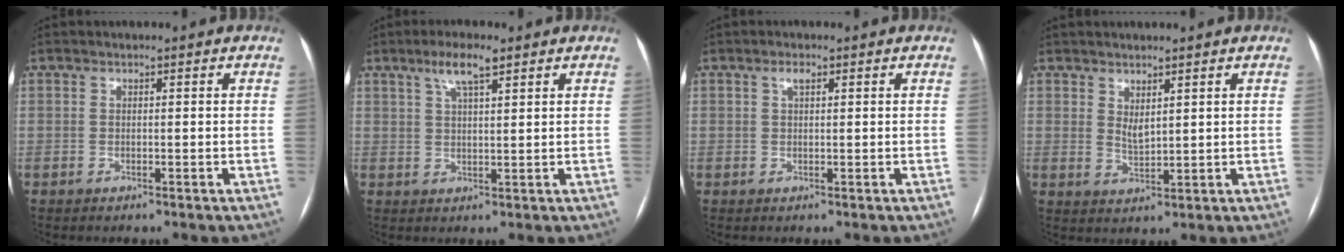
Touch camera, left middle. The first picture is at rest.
{"total": 4.8, "force": [3.0, 0.7, 3.6], "torque": [-0.073, 0.008, 0.055]}
{"total": 1.4, "force": [0.7, 0.5, 1.0], "torque": [-0.023, 0.006, 0.012]}
{"total": 2.5, "force": [1.4, 0.8, 1.8], "torque": [-0.039, -0.008, 0.036]}